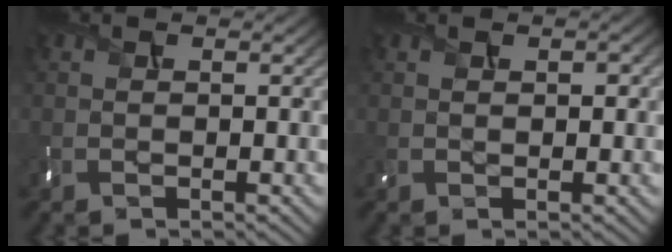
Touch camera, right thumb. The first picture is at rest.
{"total": 1.5, "force": [0.5, 0.9, 1.0], "torque": [-0.019, -0.002, 0.012]}